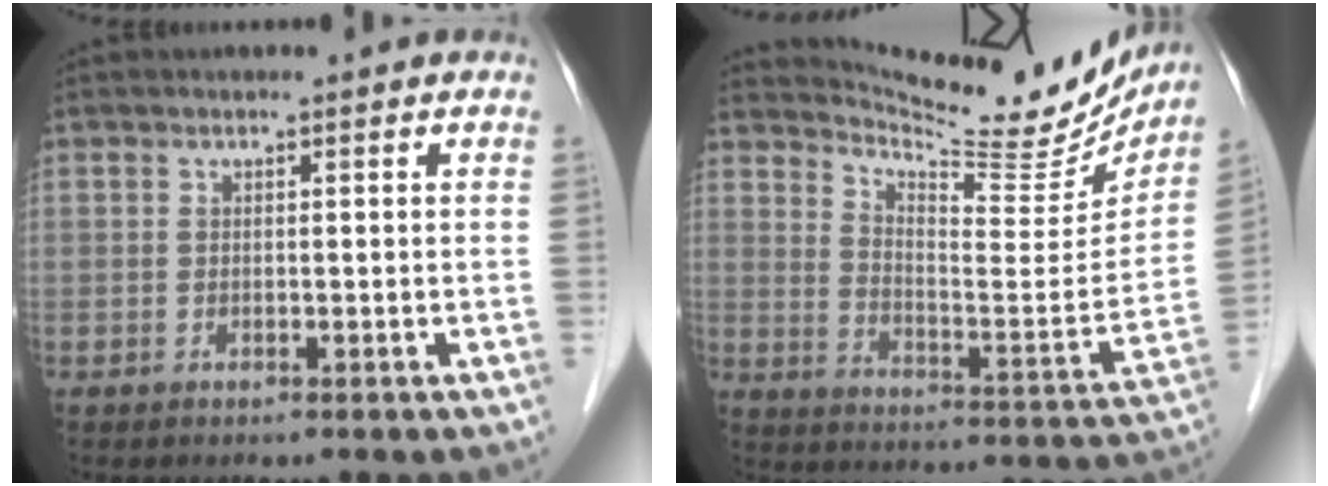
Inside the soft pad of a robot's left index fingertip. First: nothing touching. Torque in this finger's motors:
{"motor_torque": [-0.52, -0.56, 0.01, 0.01]}